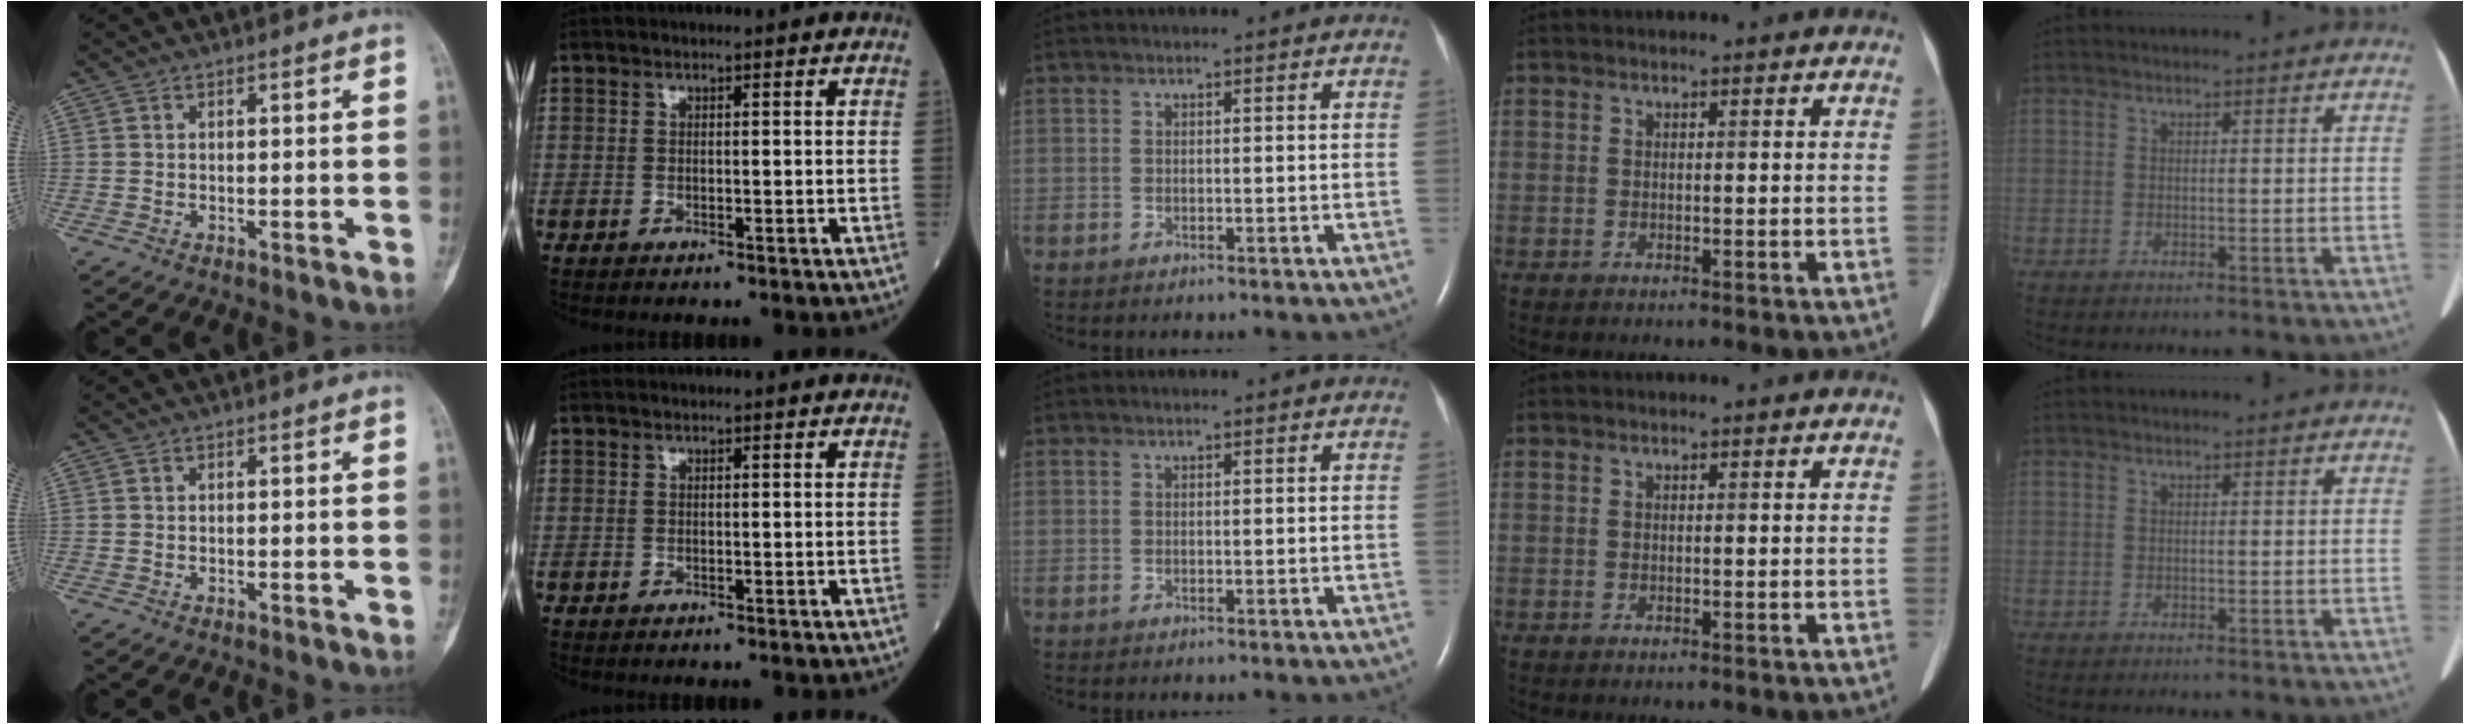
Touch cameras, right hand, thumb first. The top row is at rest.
{}